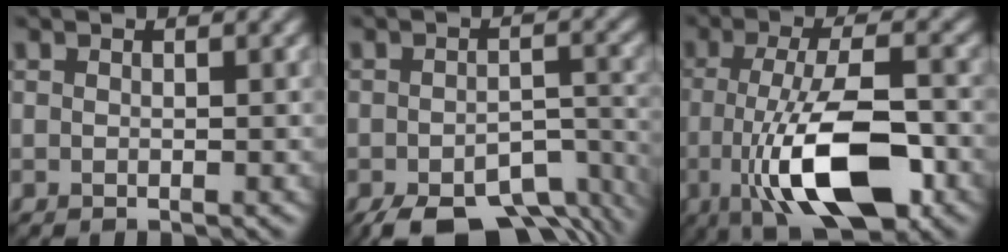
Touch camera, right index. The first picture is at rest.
{"total": 9.7, "force": [-7.2, 3.9, 5.2], "torque": [-0.065, -0.025, -0.100]}
{"total": 10.5, "force": [-3.3, 3.3, 9.3], "torque": [-0.158, 0.000, -0.056]}